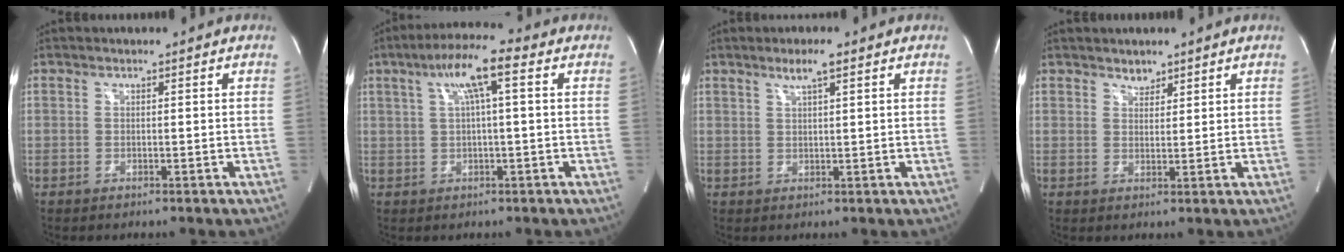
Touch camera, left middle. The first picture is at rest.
{"total": 7.7, "force": [2.7, 0.6, 7.2], "torque": [-0.133, 0.026, 0.045]}
{"total": 3.1, "force": [2.0, 0.1, 2.4], "torque": [-0.050, 0.003, 0.036]}
{"total": 1.9, "force": [1.6, 1.0, 0.3], "torque": [-0.003, -0.001, 0.026]}